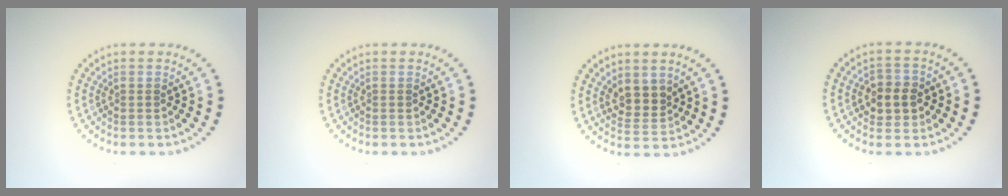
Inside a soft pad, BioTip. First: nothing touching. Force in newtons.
{"total": 0.0}
{"total": 2.5, "press": 2.2, "slide": 1.2}
{"total": 2.7, "press": 2.6, "slide": 0.6}